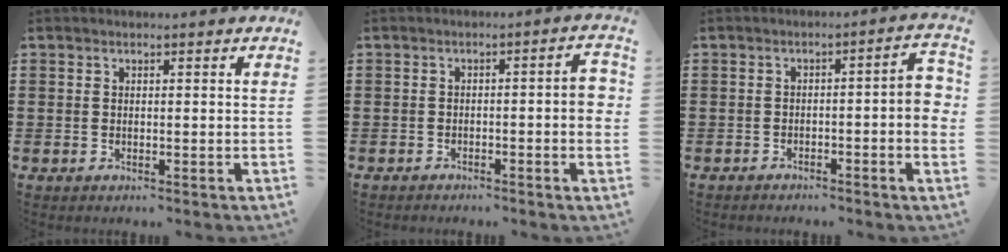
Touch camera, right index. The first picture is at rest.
{"total": 3.3, "force": [-1.3, 0.5, 3.0], "torque": [-0.039, -0.002, -0.025]}
{"total": 3.9, "force": [-1.7, 0.4, 3.5], "torque": [-0.048, -0.001, -0.033]}